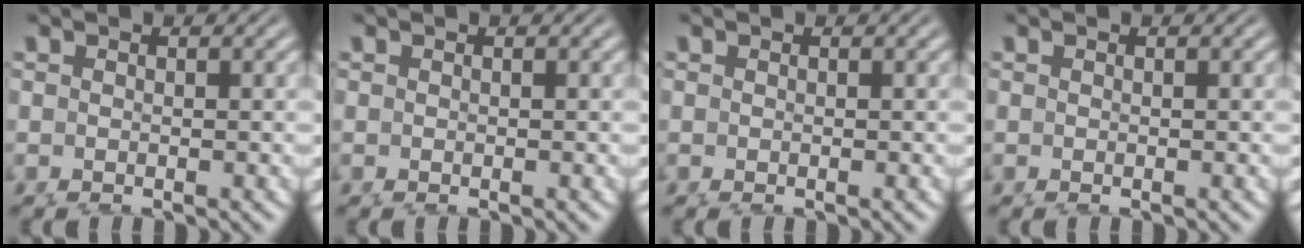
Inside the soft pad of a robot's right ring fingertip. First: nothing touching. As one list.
[{"total": 0.0}, {"total": 0.0}, {"total": 0.0}]